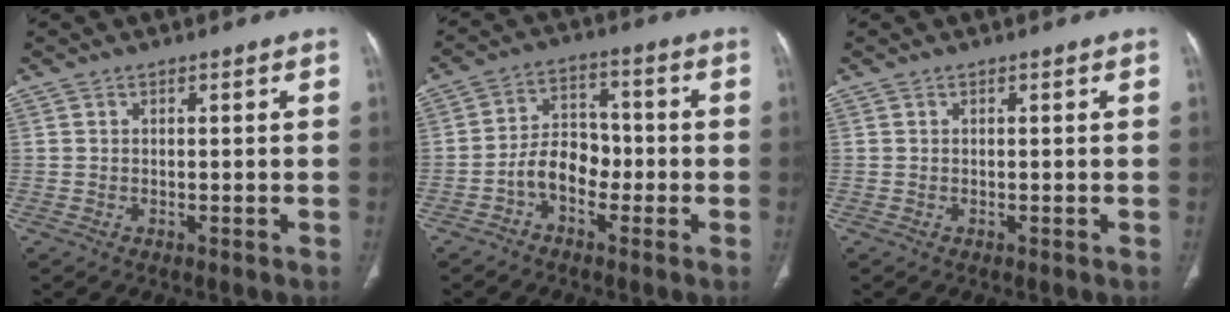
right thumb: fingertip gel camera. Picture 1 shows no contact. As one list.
[{"total": 7.3, "force": [-2.8, 4.9, 4.6], "torque": [-0.057, 0.036, -0.062]}, {"total": 0.0}]